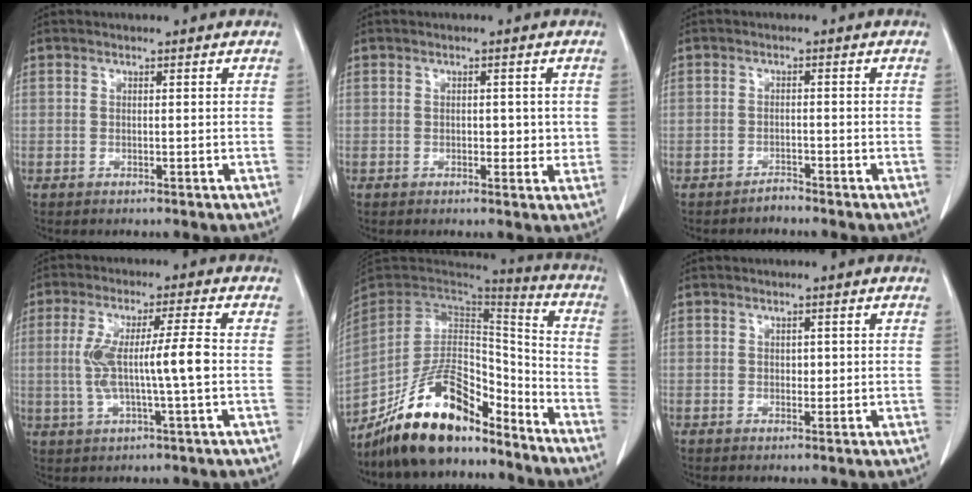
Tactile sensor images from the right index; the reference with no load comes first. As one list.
[{"total": 2.9, "force": [0.1, 1.7, 2.4], "torque": [-0.028, -0.001, 0.003]}, {"total": 1.4, "force": [-1.3, 0.3, 0.0], "torque": [0.006, 0.000, -0.023]}, {"total": 8.5, "force": [-0.4, 0.2, 8.5], "torque": [-0.166, 0.014, -0.005]}, {"total": 16.7, "force": [-12.9, 6.3, 8.6], "torque": [-0.149, 0.039, -0.227]}, {"total": 1.0, "force": [0.1, 0.7, 0.6], "torque": [-0.007, 0.001, 0.002]}]